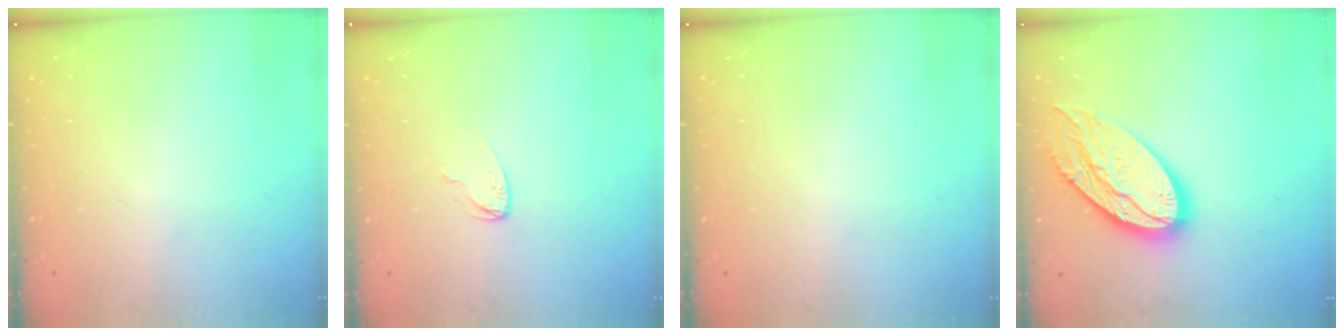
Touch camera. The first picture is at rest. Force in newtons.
{"total": 3.5, "press": 3.5, "slide": 0.3}
{"total": 0.0}
{"total": 18.7, "press": 18.7, "slide": 1.6}